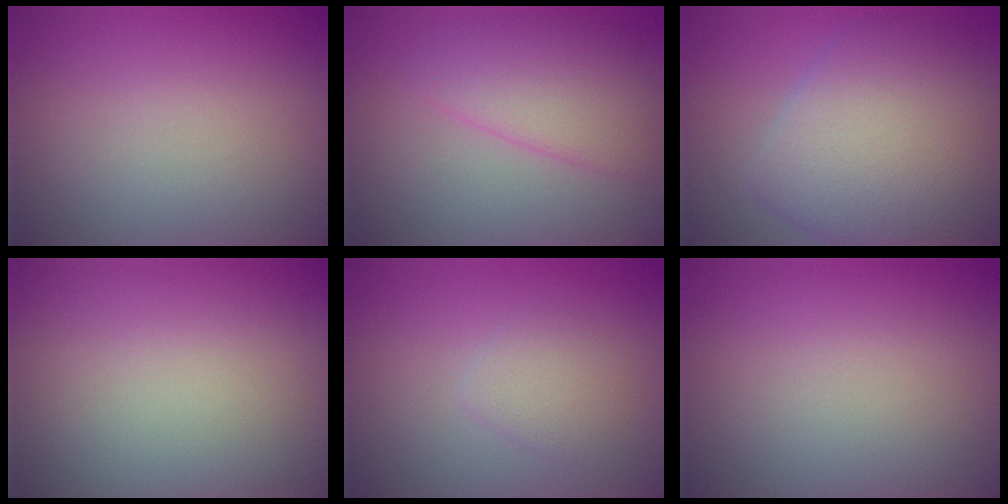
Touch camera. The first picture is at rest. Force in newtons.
{"total": 4.1, "press": 4.1, "slide": 0.2}
{"total": 8.2, "press": 8.2, "slide": 0.2}
{"total": 0.0}
{"total": 1.8, "press": 1.8, "slide": 0.1}
{"total": 0.0}